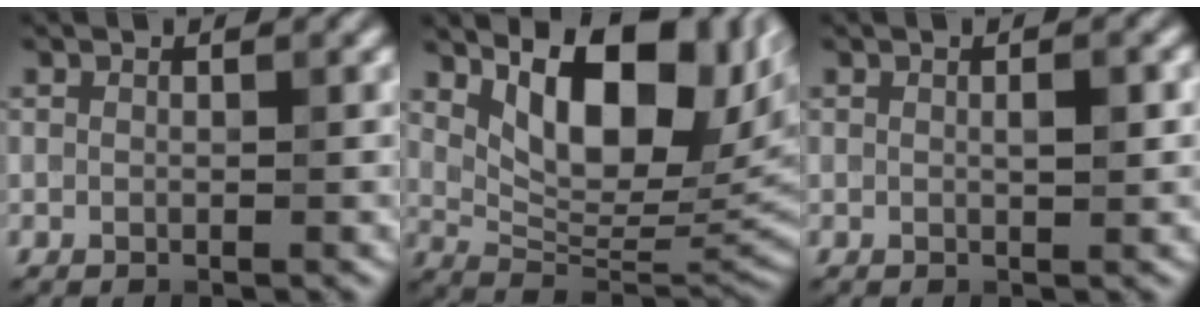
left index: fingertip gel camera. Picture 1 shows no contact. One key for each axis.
{"total": 11.8, "fx": 4.6, "fy": 5.5, "fz": 9.4, "tx": -0.136, "ty": -0.009, "tz": 0.086}
{"total": 1.3, "fx": 0.2, "fy": 0.3, "fz": 1.2, "tx": -0.019, "ty": 0.000, "tz": 0.003}